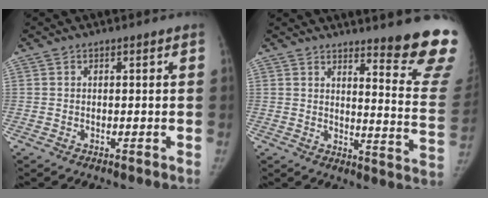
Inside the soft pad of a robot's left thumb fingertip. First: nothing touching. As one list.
[{"total": 17.3, "force": [14.5, 1.0, 9.5], "torque": [-0.092, -0.159, 0.171]}]